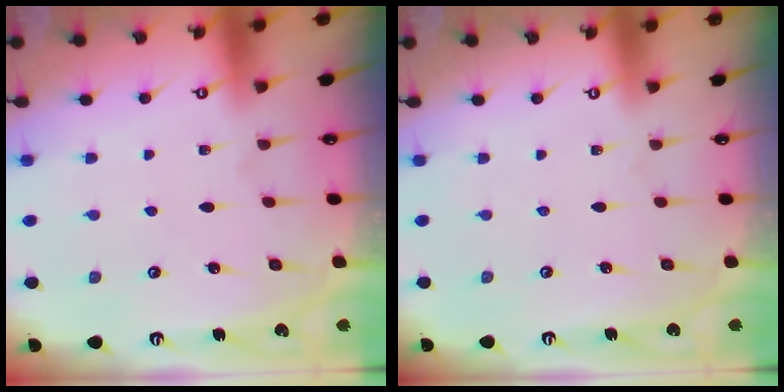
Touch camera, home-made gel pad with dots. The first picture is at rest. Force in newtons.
{"total": 0.0}